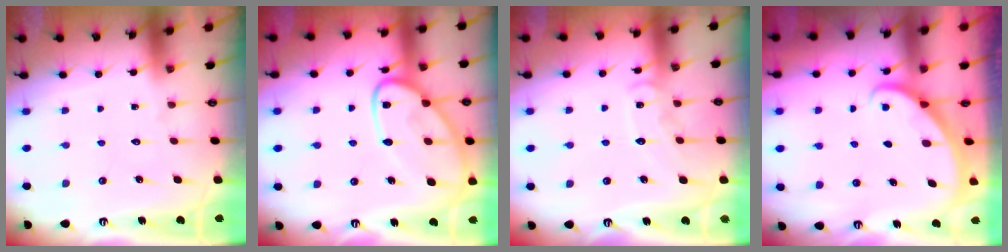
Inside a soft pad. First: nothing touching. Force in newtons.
{"total": 15.7, "press": 15.7, "slide": 1.3}
{"total": 8.8, "press": 8.8, "slide": 0.8}
{"total": 2.0, "press": 2.0, "slide": 0.1}